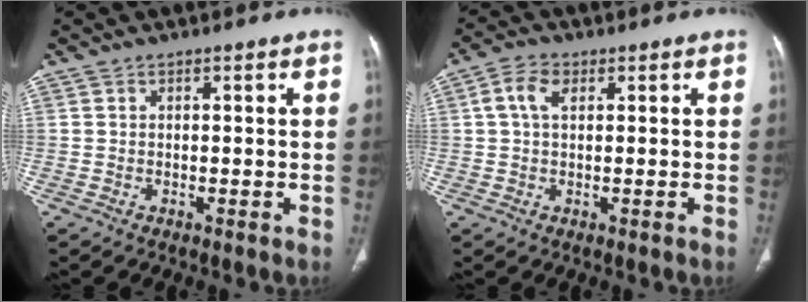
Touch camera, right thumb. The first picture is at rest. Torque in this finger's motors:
{"motor_torque": [0.98, -0.10, 0.94, -0.25, 0.13]}